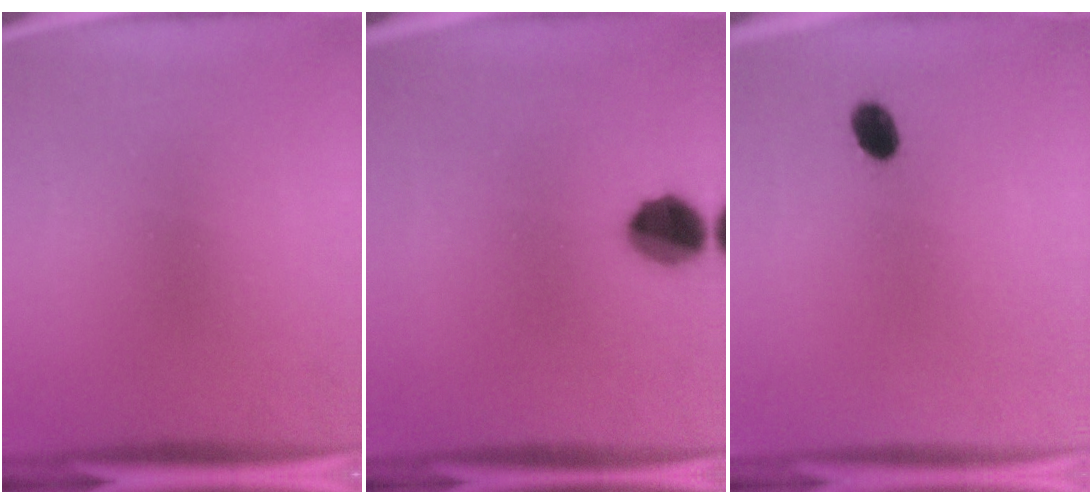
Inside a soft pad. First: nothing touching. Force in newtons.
{"total": 8.4}
{"total": 3.9}